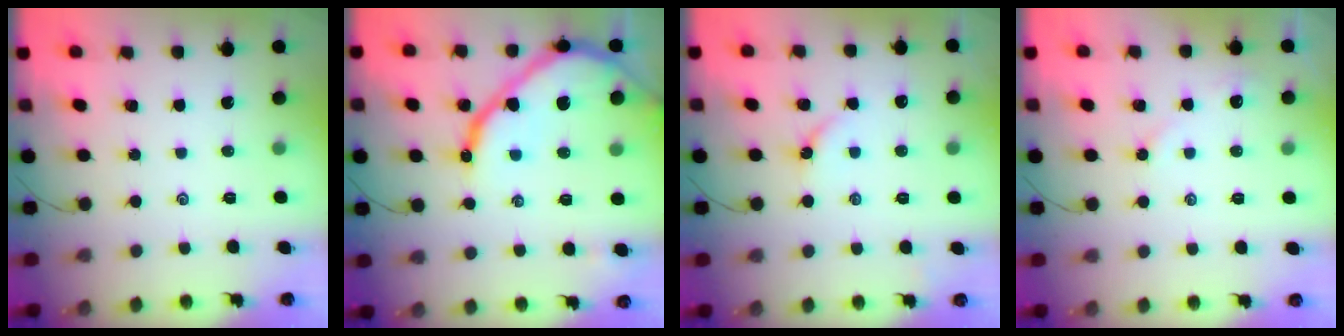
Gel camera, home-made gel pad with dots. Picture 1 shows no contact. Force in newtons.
{"total": 16.4, "press": 16.3, "slide": 1.4}
{"total": 2.7, "press": 2.6, "slide": 0.6}
{"total": 2.8, "press": 2.8, "slide": 0.5}